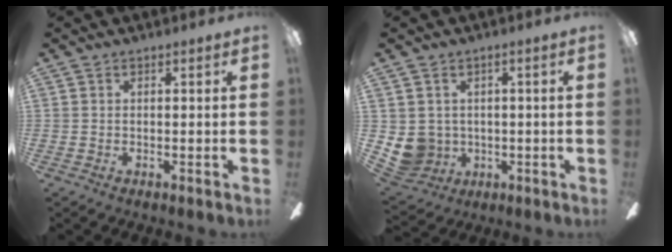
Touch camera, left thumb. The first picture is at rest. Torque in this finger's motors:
{"motor_torque": [0.80, 0.80, 0.19, -0.28, 0.00]}